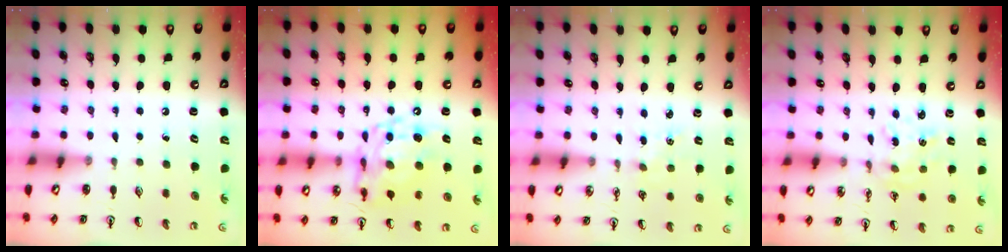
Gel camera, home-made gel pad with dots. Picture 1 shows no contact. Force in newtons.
{"total": 12.9, "press": 12.8, "slide": 1.3}
{"total": 2.7, "press": 2.7, "slide": 0.4}
{"total": 1.5, "press": 1.5, "slide": 0.1}